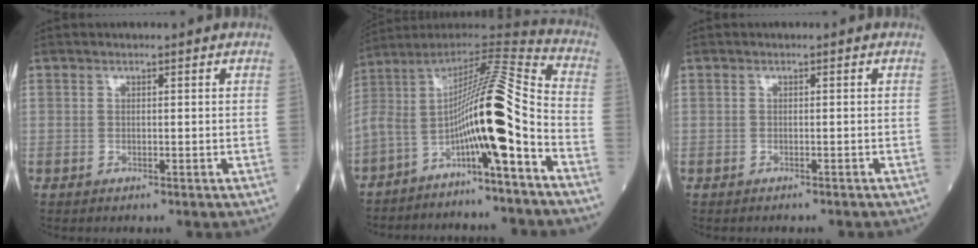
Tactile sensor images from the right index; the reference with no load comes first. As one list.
[{"total": 14.9, "force": [-6.5, -1.1, 13.3], "torque": [-0.216, 0.035, -0.118]}, {"total": 1.5, "force": [-1.4, 0.0, 0.5], "torque": [-0.009, 0.000, -0.018]}]